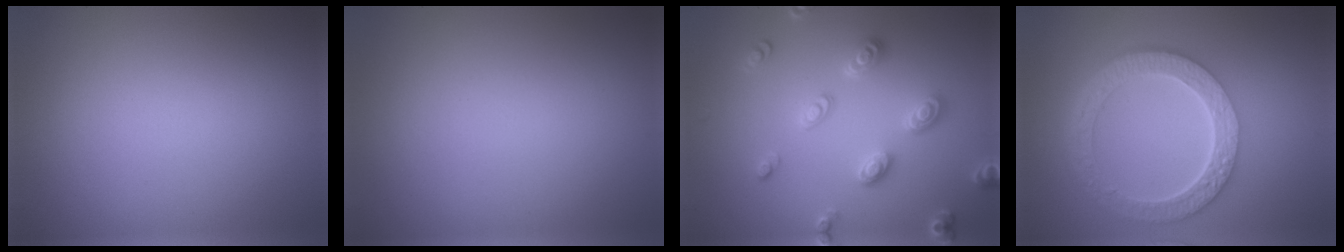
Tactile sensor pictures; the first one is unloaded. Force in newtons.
{"total": 0.0}
{"total": 3.3, "press": 3.2, "slide": 0.9}
{"total": 6.2, "press": 4.7, "slide": 4.1}